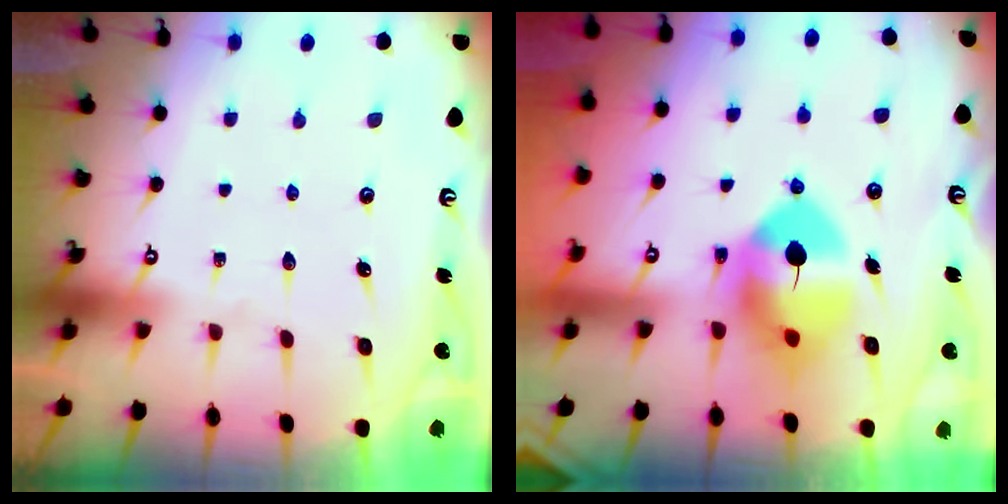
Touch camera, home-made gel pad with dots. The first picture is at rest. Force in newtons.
{"total": 11.5, "press": 11.3, "slide": 2.1}